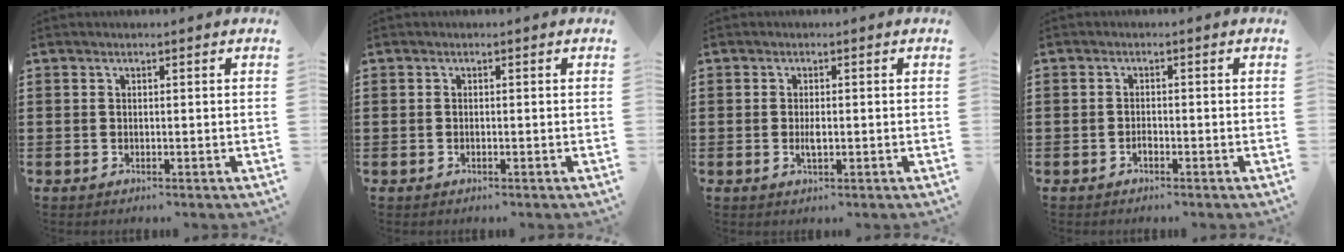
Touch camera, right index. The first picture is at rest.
{"total": 0.0}
{"total": 2.0, "force": [-0.2, 0.8, 1.9], "torque": [-0.035, -0.001, -0.004]}
{"total": 1.1, "force": [-0.7, 0.6, 0.6], "torque": [-0.013, -0.002, -0.013]}